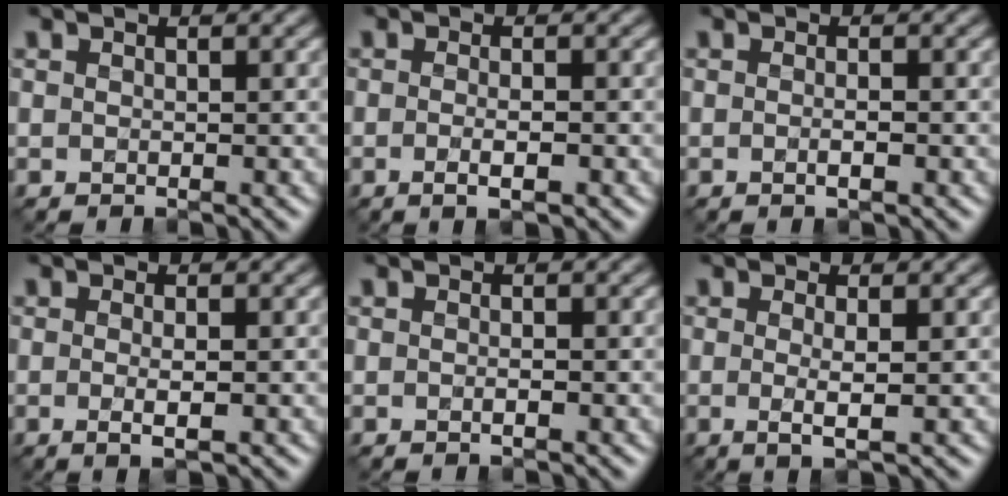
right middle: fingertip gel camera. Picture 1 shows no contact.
{"total": 2.3, "force": [-0.7, 0.7, 2.1], "torque": [-0.023, -0.005, -0.012]}
{"total": 1.3, "force": [-0.3, 0.3, 1.2], "torque": [-0.012, -0.005, -0.005]}
{"total": 2.0, "force": [-0.3, 0.5, 2.0], "torque": [-0.034, -0.006, -0.005]}
{"total": 0.7, "force": [-0.2, 0.1, 0.7], "torque": [-0.011, -0.001, -0.004]}
{"total": 2.3, "force": [-0.1, 0.4, 2.3], "torque": [-0.042, -0.006, -0.003]}